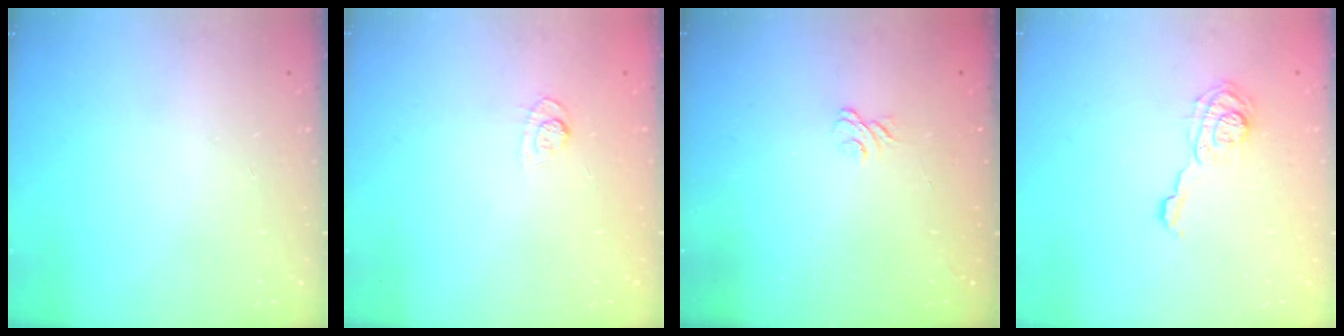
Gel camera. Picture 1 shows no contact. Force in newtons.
{"total": 3.5, "press": 3.1, "slide": 1.6}
{"total": 1.9, "press": 1.5, "slide": 1.1}
{"total": 9.2, "press": 9.2, "slide": 0.4}